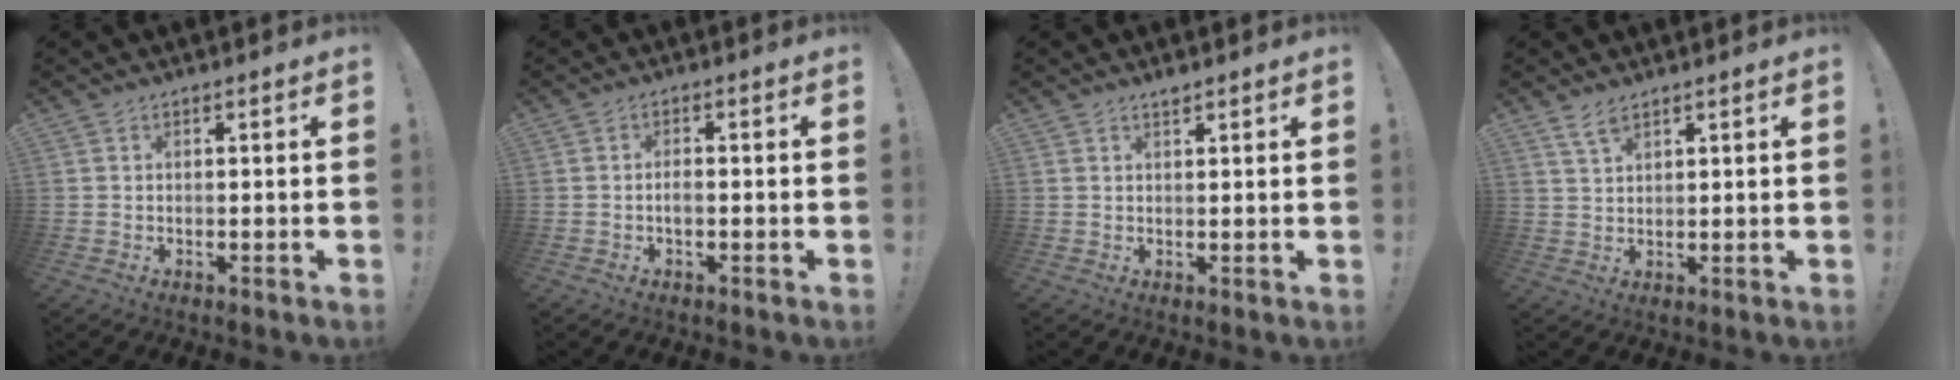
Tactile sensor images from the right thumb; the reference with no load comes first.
{"total": 2.1, "force": [-0.8, 0.9, 1.7], "torque": [-0.032, 0.004, -0.015]}
{"total": 1.2, "force": [1.1, 0.0, 0.4], "torque": [0.006, -0.008, 0.017]}
{"total": 3.7, "force": [2.9, 1.4, 1.8], "torque": [-0.027, -0.015, 0.052]}